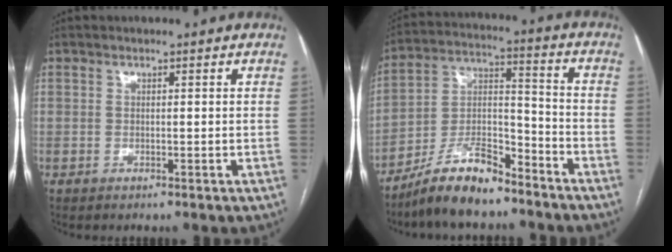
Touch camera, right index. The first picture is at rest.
{"total": 12.0, "force": [-9.8, 2.9, 6.4], "torque": [-0.120, 0.018, -0.178]}